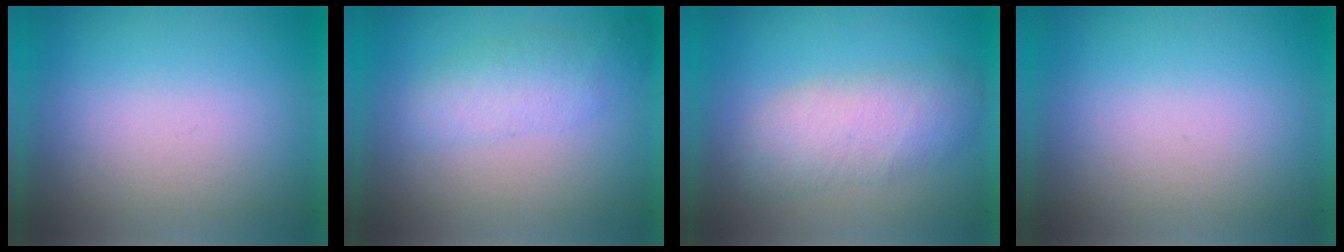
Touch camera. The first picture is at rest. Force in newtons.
{"total": 2.1}
{"total": 3.5}
{"total": 0.0}